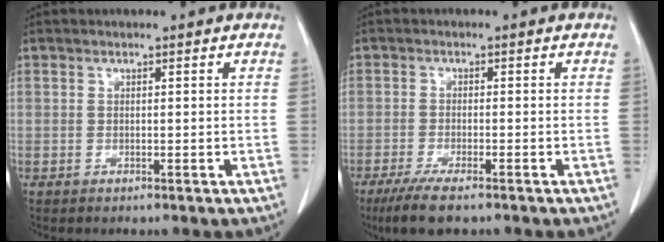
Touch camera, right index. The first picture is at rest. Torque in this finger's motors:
{"motor_torque": [0.48, -0.50, 0.23, 0.09]}